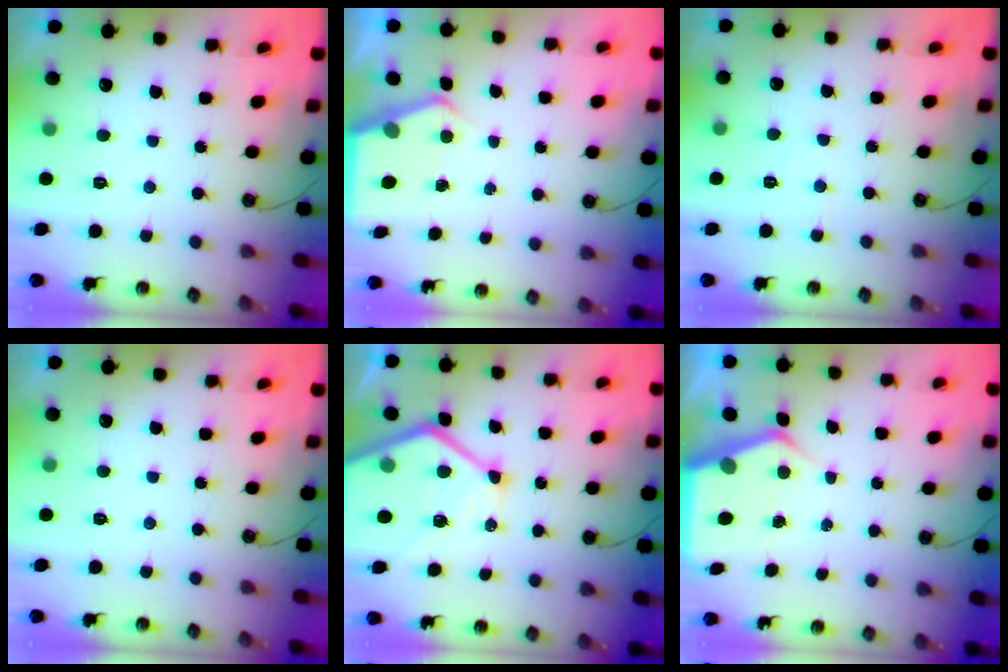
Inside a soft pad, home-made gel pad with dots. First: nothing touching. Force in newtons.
{"total": 4.6, "press": 4.6, "slide": 0.5}
{"total": 4.6, "press": 4.5, "slide": 0.8}
{"total": 0.0}
{"total": 19.3, "press": 19.2, "slide": 2.1}
{"total": 6.0, "press": 6.0, "slide": 0.5}